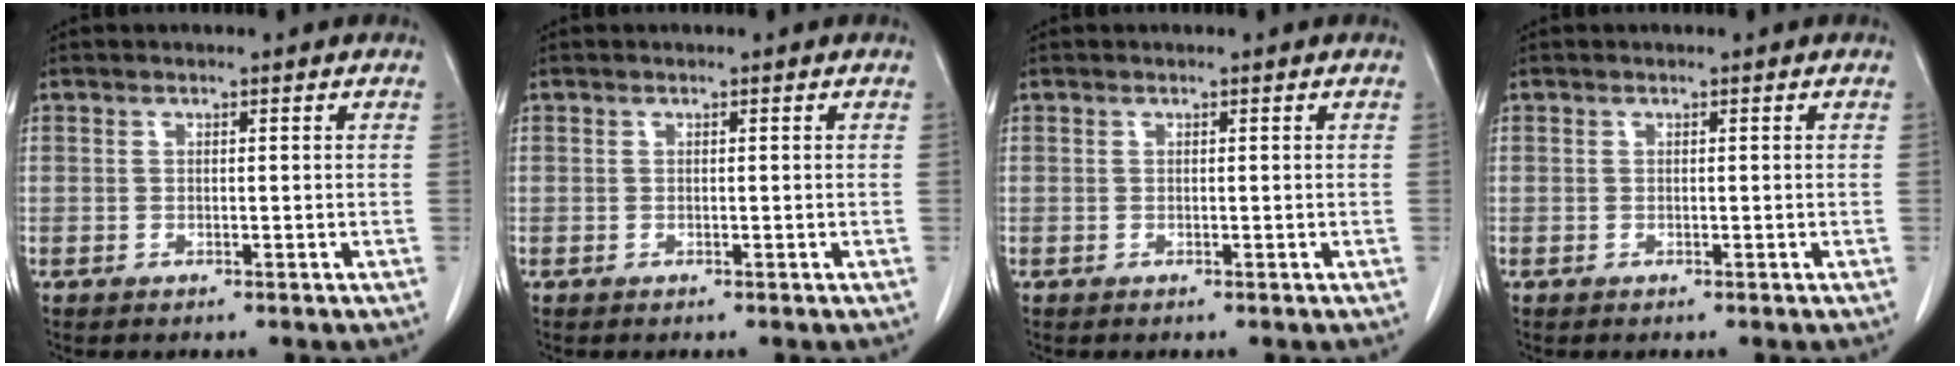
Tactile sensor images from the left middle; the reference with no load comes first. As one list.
[{"total": 0.0}, {"total": 0.0}, {"total": 0.0}]